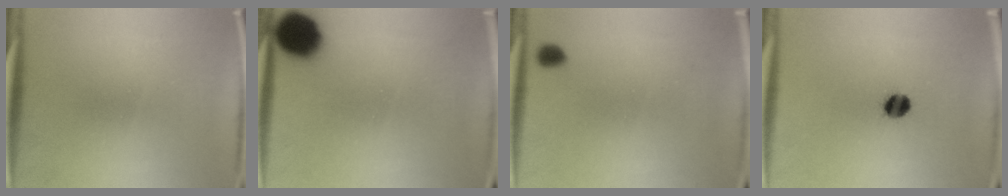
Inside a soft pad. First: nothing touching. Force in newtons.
{"total": 8.7}
{"total": 1.3}
{"total": 5.0}